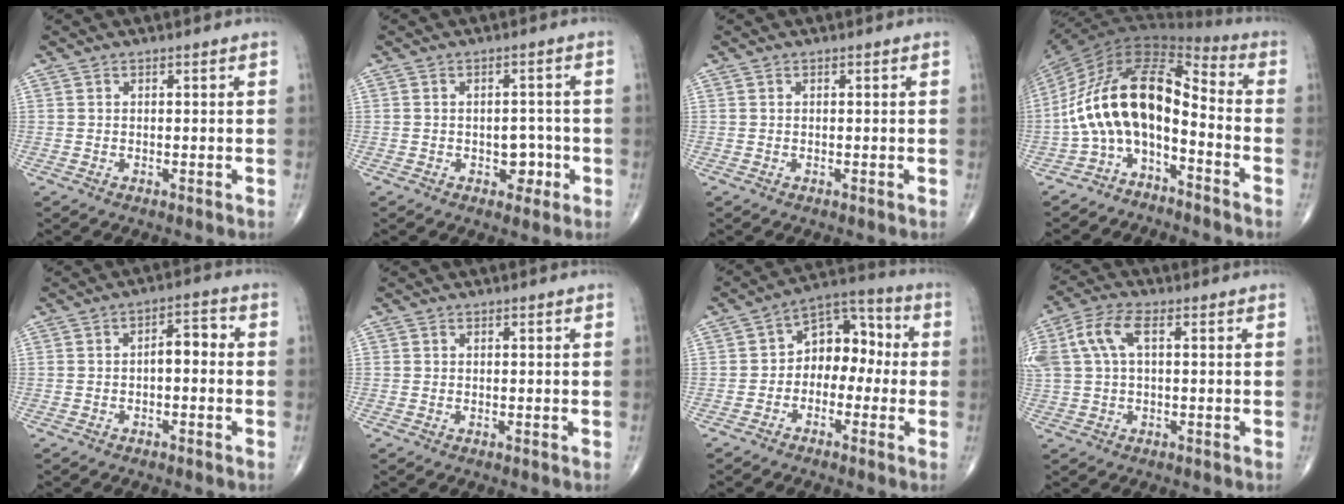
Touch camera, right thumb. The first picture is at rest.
{"total": 3.9, "force": [-1.3, 2.8, 2.5], "torque": [-0.008, 0.009, -0.017]}
{"total": 0.0}
{"total": 15.0, "force": [-4.9, 7.2, 12.3], "torque": [-0.213, 0.100, -0.100]}
{"total": 4.4, "force": [-0.6, 2.3, 3.8], "torque": [-0.043, 0.025, -0.017]}
{"total": 0.0}
{"total": 9.9, "force": [-0.9, 7.0, 6.9], "torque": [-0.061, 0.045, -0.035]}
{"total": 8.7, "force": [2.2, 4.3, 7.3], "torque": [-0.178, 0.031, 0.043]}